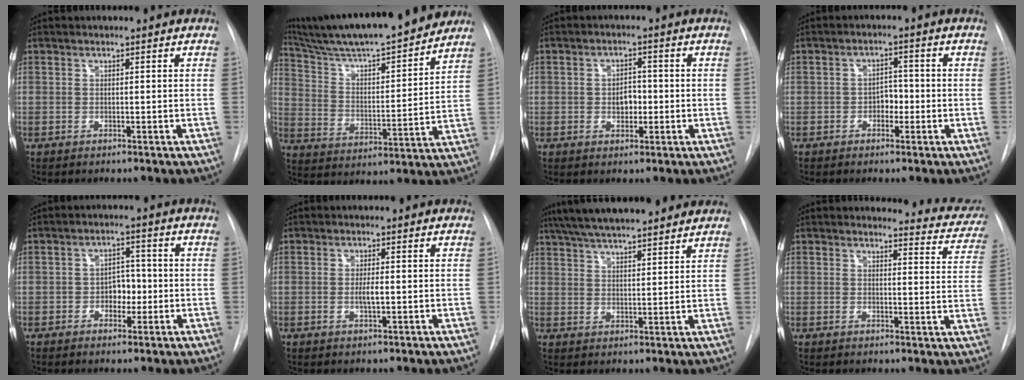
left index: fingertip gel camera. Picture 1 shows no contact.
{"total": 22.6, "force": [20.0, 1.7, 10.3], "torque": [-0.177, -0.002, 0.311]}
{"total": 3.2, "force": [-0.5, 2.1, 2.3], "torque": [-0.032, 0.004, -0.006]}
{"total": 2.7, "force": [-1.0, 1.8, 1.8], "torque": [-0.020, 0.007, -0.018]}
{"total": 3.9, "force": [-0.9, 2.6, 2.7], "torque": [-0.035, 0.008, -0.014]}
{"total": 2.0, "force": [-0.2, 0.3, 2.0], "torque": [-0.038, -0.003, -0.004]}
{"total": 17.2, "force": [14.7, 2.7, 8.4], "torque": [-0.142, 0.036, 0.218]}
{"total": 8.1, "force": [8.0, 1.4, 0.3], "torque": [0.017, -0.054, 0.065]}